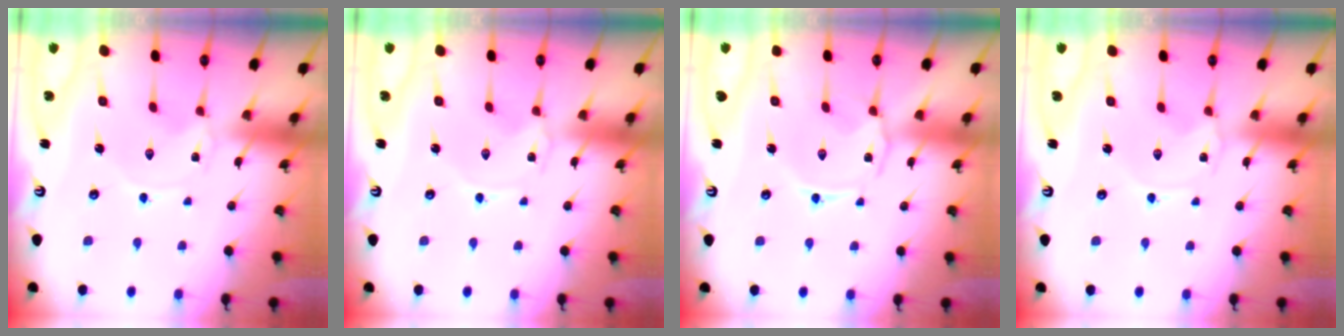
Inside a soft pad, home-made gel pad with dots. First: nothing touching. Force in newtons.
{"total": 0.0}
{"total": 1.9, "press": 1.9, "slide": 0.3}
{"total": 0.0}